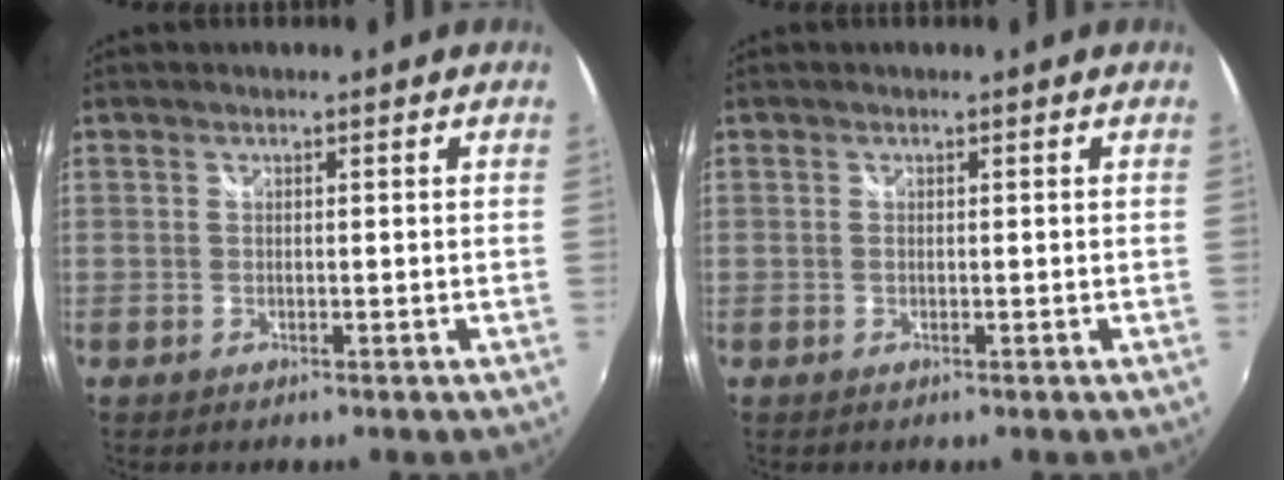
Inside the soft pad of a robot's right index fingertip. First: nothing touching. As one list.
[{"total": 0.0}]